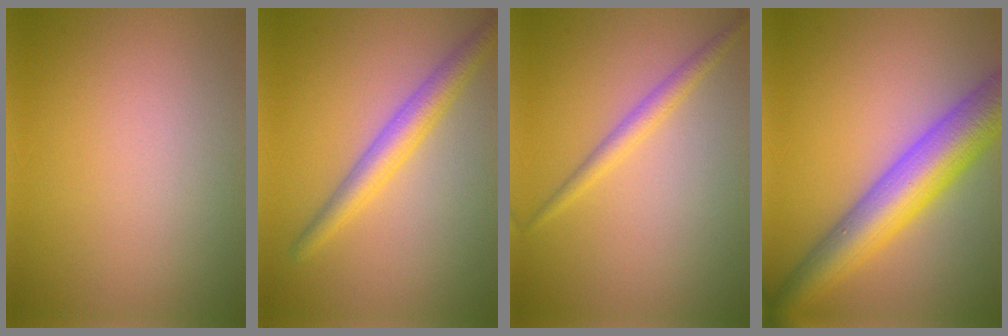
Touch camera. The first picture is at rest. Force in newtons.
{"total": 3.4, "press": 3.4, "slide": 0.1}
{"total": 1.8, "press": 1.8, "slide": 0.1}
{"total": 8.8, "press": 8.8, "slide": 0.3}